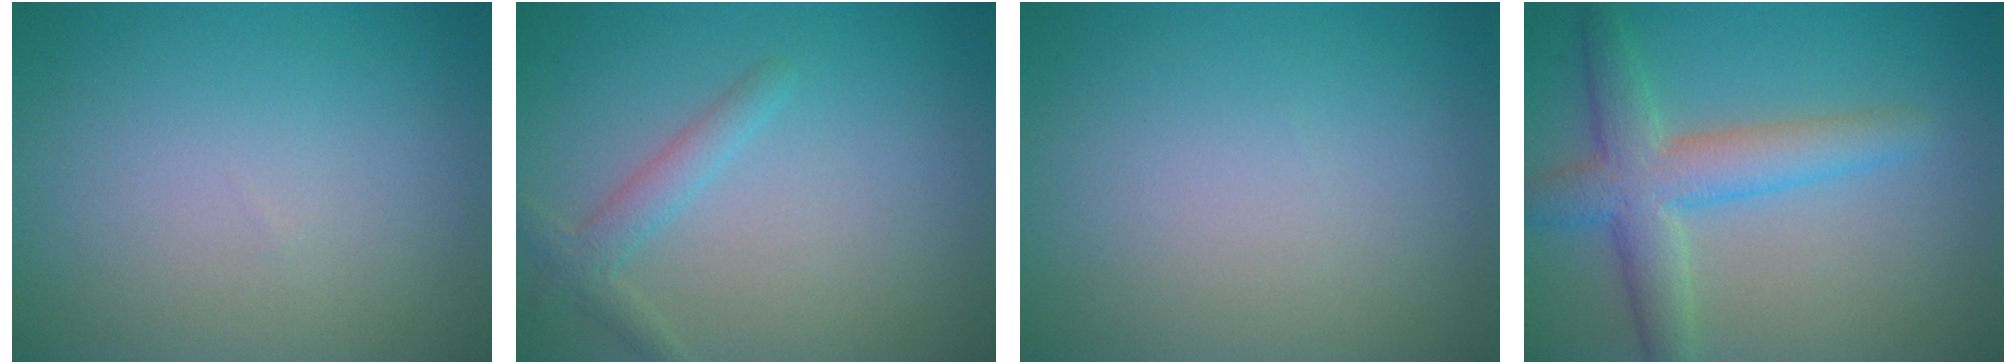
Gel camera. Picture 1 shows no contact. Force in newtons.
{"total": 2.0, "press": 2.0, "slide": 0.1}
{"total": 0.0}
{"total": 5.4, "press": 5.3, "slide": 0.2}